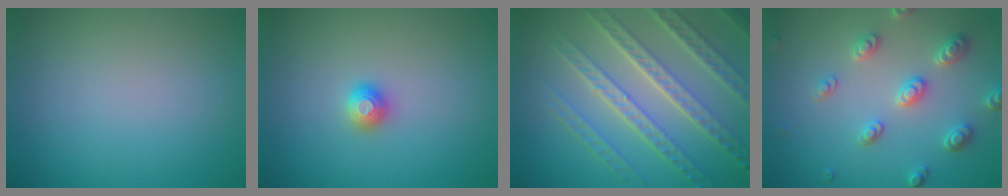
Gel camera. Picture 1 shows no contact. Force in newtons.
{"total": 1.5, "press": 1.5, "slide": 0.2}
{"total": 7.8, "press": 5.6, "slide": 5.4}
{"total": 4.0, "press": 3.4, "slide": 2.1}